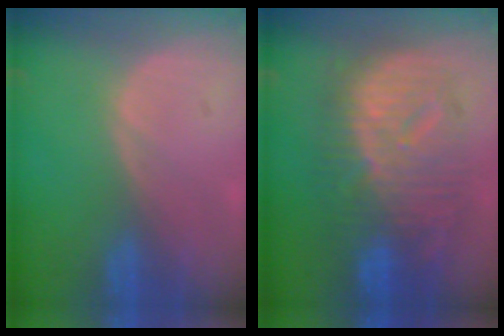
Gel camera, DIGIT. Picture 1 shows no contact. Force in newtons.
{"total": 12.3, "press": 12.3, "slide": 1.1}